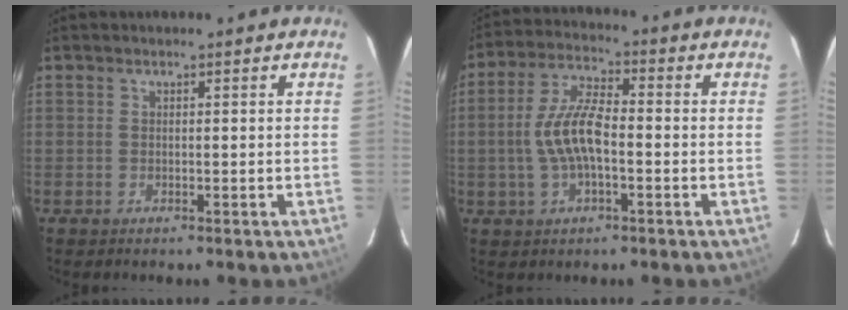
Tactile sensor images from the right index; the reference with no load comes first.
{"total": 9.4, "force": [-1.6, 3.5, 8.6], "torque": [-0.177, 0.010, -0.029]}